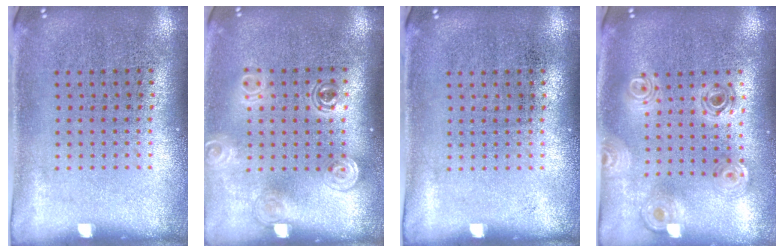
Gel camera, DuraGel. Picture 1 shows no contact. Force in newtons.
{"total": 1.5, "press": 1.3, "slide": 0.9}
{"total": 0.0}
{"total": 0.9, "press": 0.9, "slide": 0.2}